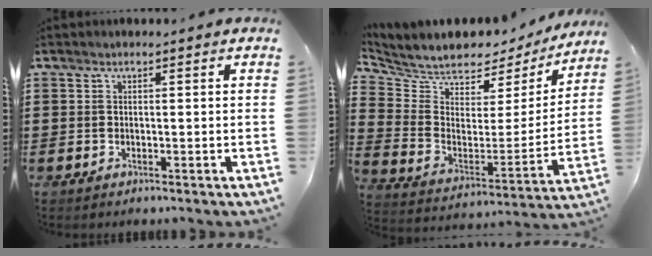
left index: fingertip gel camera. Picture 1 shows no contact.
{"total": 5.6, "force": [5.4, 1.6, 0.0], "torque": [-0.043, -0.049, 0.090]}